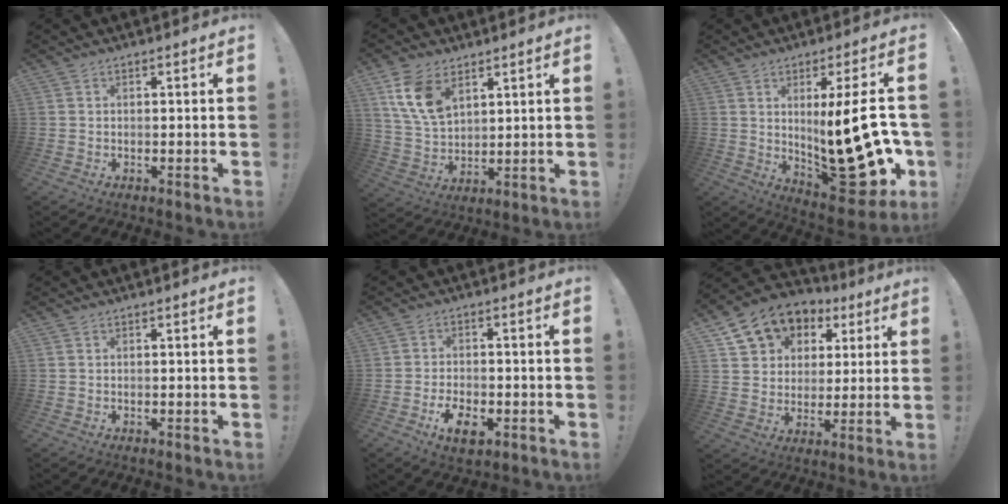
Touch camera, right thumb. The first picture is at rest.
{"total": 12.1, "force": [6.5, 7.5, 7.0], "torque": [-0.133, -0.021, 0.128]}
{"total": 22.9, "force": [-1.1, 7.3, 21.7], "torque": [-0.310, -0.013, -0.009]}
{"total": 0.0}
{"total": 7.2, "force": [-3.6, 3.8, 5.0], "torque": [-0.082, 0.008, -0.061]}
{"total": 11.5, "force": [6.4, 8.8, 3.6], "torque": [-0.059, -0.042, 0.129]}